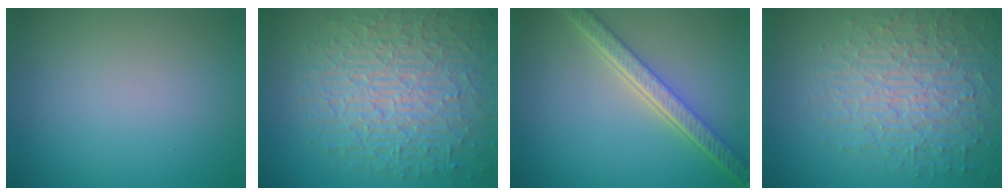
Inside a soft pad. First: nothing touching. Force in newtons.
{"total": 10.0, "press": 6.7, "slide": 7.4}
{"total": 5.6, "press": 4.1, "slide": 3.8}
{"total": 7.0, "press": 5.3, "slide": 4.5}